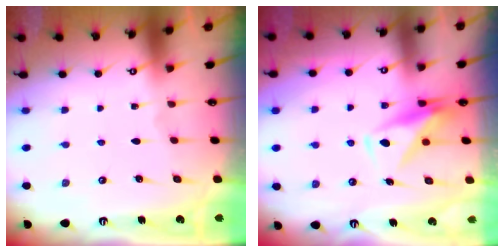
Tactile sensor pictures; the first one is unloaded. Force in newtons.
{"total": 8.8, "press": 8.8, "slide": 0.8}